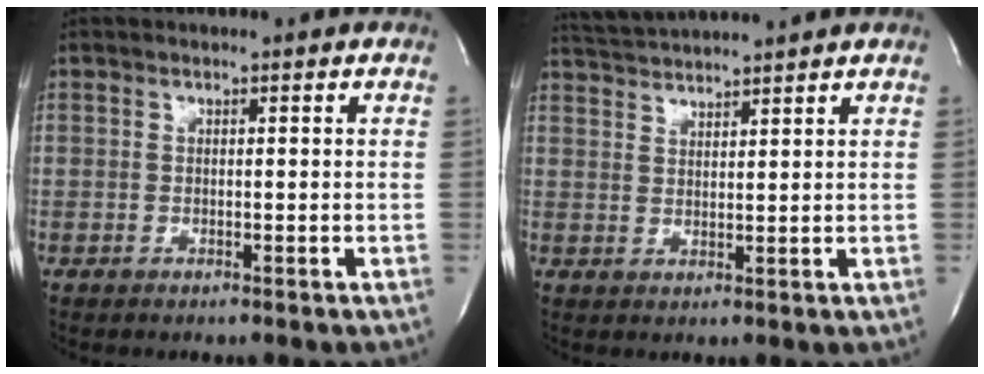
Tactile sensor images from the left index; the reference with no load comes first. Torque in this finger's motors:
{"motor_torque": [0.25, -0.26, 0.18, 0.12]}